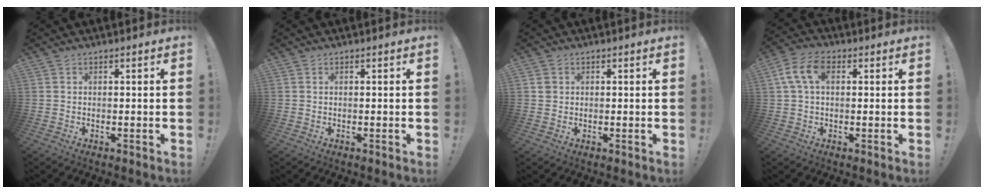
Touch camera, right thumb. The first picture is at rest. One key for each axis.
{"total": 0.0}
{"total": 1.8, "fx": 0.7, "fy": 1.6, "fz": 0.4, "tx": -0.002, "ty": 0.002, "tz": 0.012}
{"total": 9.1, "fx": 2.3, "fy": 5.5, "fz": 6.9, "tx": -0.142, "ty": 0.012, "tz": 0.045}